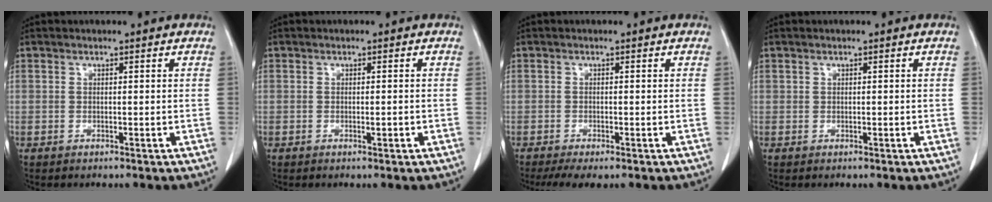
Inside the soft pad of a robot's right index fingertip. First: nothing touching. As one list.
[{"total": 0.8, "force": [-0.3, 0.1, 0.7], "torque": [-0.017, 0.000, -0.001]}, {"total": 3.1, "force": [-2.2, 0.9, 2.1], "torque": [-0.040, -0.010, -0.037]}, {"total": 0.0}]